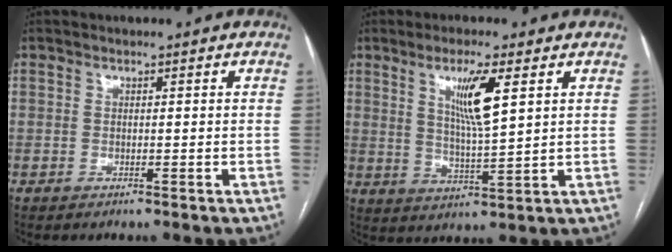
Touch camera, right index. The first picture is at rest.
{"total": 7.7, "force": [3.1, 0.2, 7.0], "torque": [-0.132, -0.009, 0.059]}